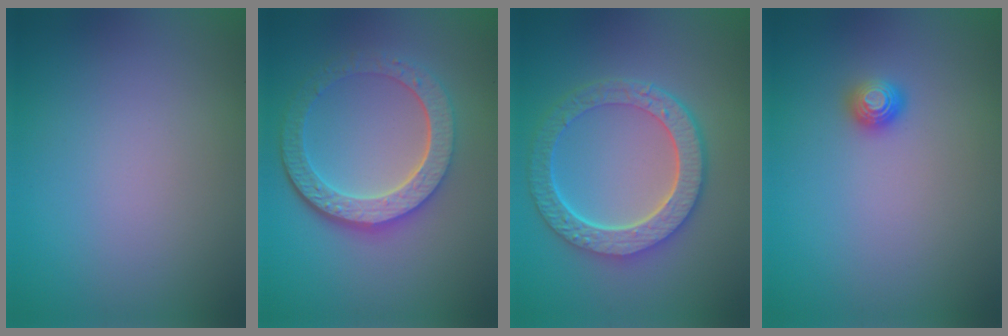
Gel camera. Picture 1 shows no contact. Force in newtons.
{"total": 5.9, "press": 4.6, "slide": 3.7}
{"total": 6.6, "press": 5.2, "slide": 4.1}
{"total": 1.1, "press": 1.1, "slide": 0.4}